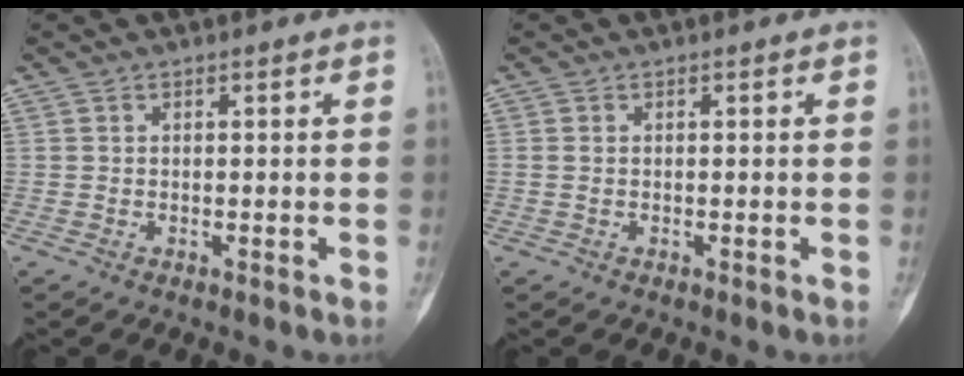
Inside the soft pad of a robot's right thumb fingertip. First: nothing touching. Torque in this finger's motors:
{"motor_torque": [0.05, 0.06, 0.41, -0.01, 0.08]}